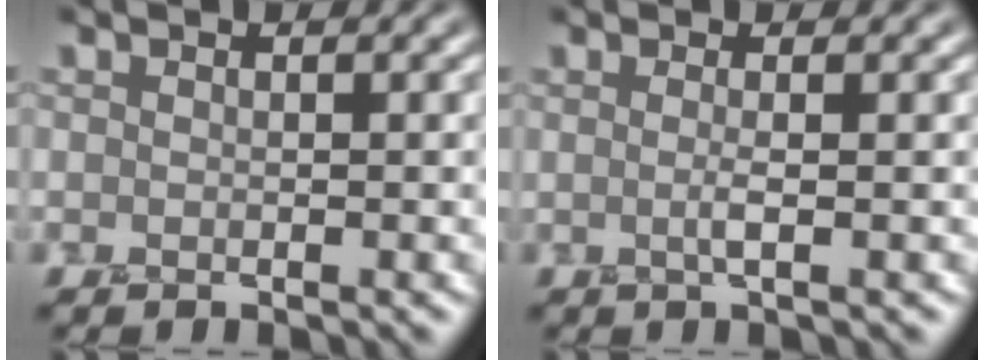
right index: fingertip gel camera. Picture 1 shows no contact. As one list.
[{"total": 1.4, "force": [-0.1, 0.4, 1.4], "torque": [-0.023, -0.002, -0.007]}]